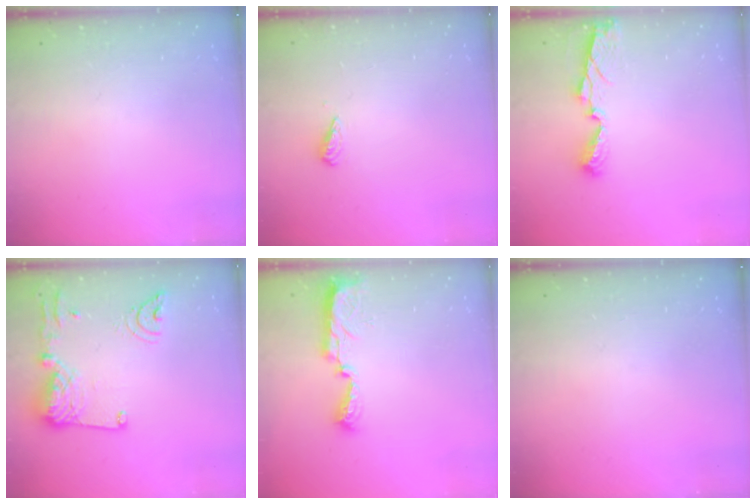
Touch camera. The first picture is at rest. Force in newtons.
{"total": 2.7, "press": 2.6, "slide": 0.4}
{"total": 7.2, "press": 7.2, "slide": 0.5}
{"total": 17.2, "press": 17.1, "slide": 2.2}
{"total": 7.8, "press": 7.8, "slide": 0.8}
{"total": 0.0}